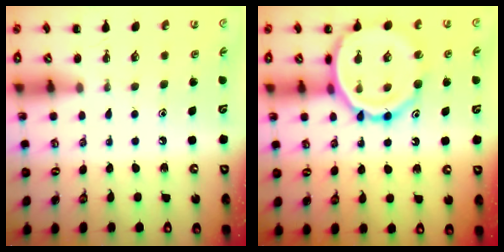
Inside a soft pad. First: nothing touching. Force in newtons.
{"total": 16.2, "press": 16.1, "slide": 2.0}